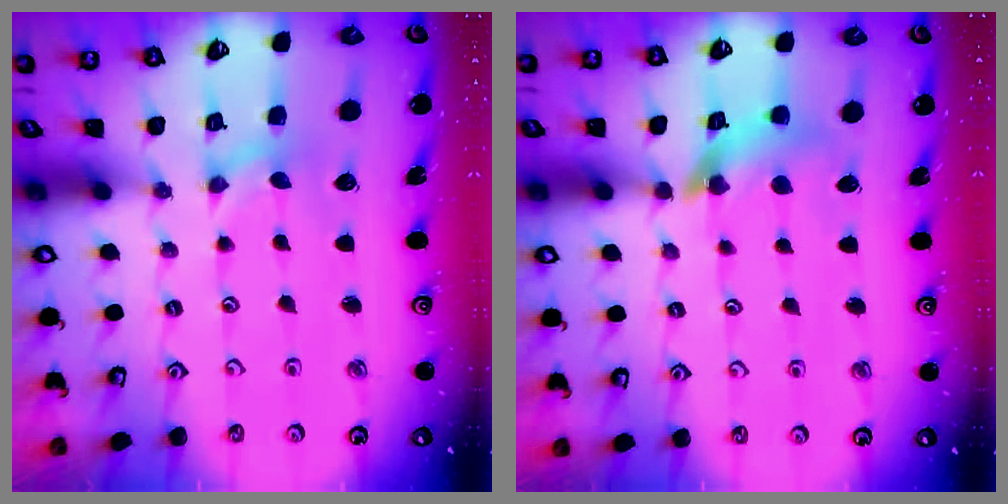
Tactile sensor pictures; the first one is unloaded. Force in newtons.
{"total": 10.7, "press": 10.6, "slide": 1.4}